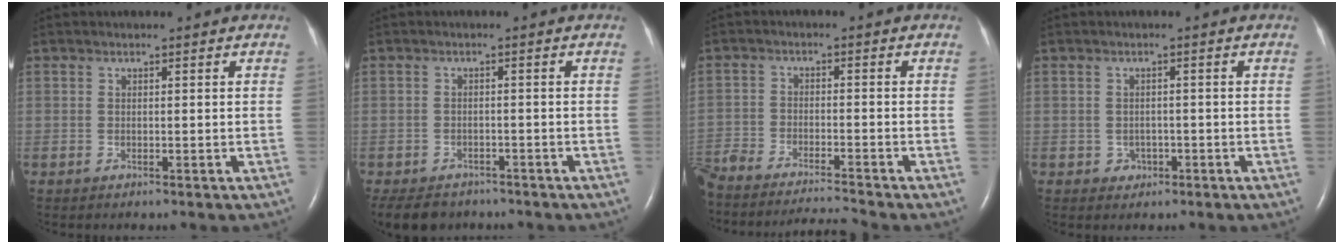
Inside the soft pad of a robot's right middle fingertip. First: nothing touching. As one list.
[{"total": 8.6, "force": [-6.7, 4.7, 2.6], "torque": [-0.053, -0.010, -0.091]}, {"total": 13.6, "force": [-12.7, 0.1, 4.8], "torque": [-0.092, -0.006, -0.208]}, {"total": 1.8, "force": [-0.7, 1.6, 0.5], "torque": [-0.006, 0.006, -0.005]}]